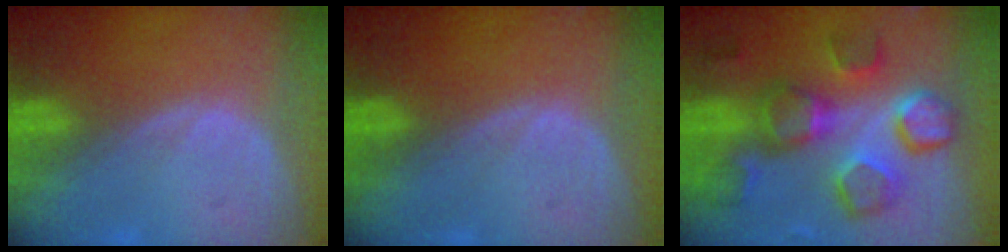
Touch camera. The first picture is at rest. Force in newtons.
{"total": 0.0}
{"total": 10.6, "press": 10.3, "slide": 2.2}